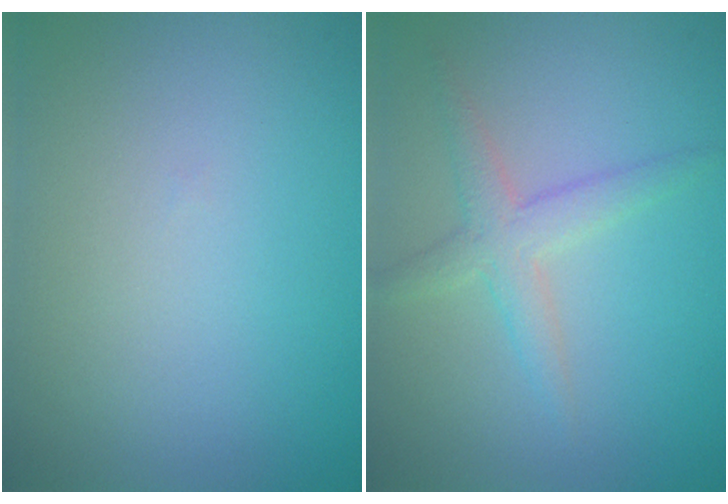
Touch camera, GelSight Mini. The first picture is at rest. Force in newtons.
{"total": 2.6, "press": 2.6, "slide": 0.1}